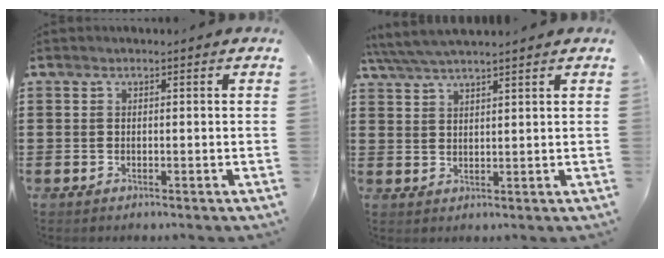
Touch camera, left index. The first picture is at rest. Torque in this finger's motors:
{"motor_torque": [0.14, 0.12, 0.52, 0.16]}